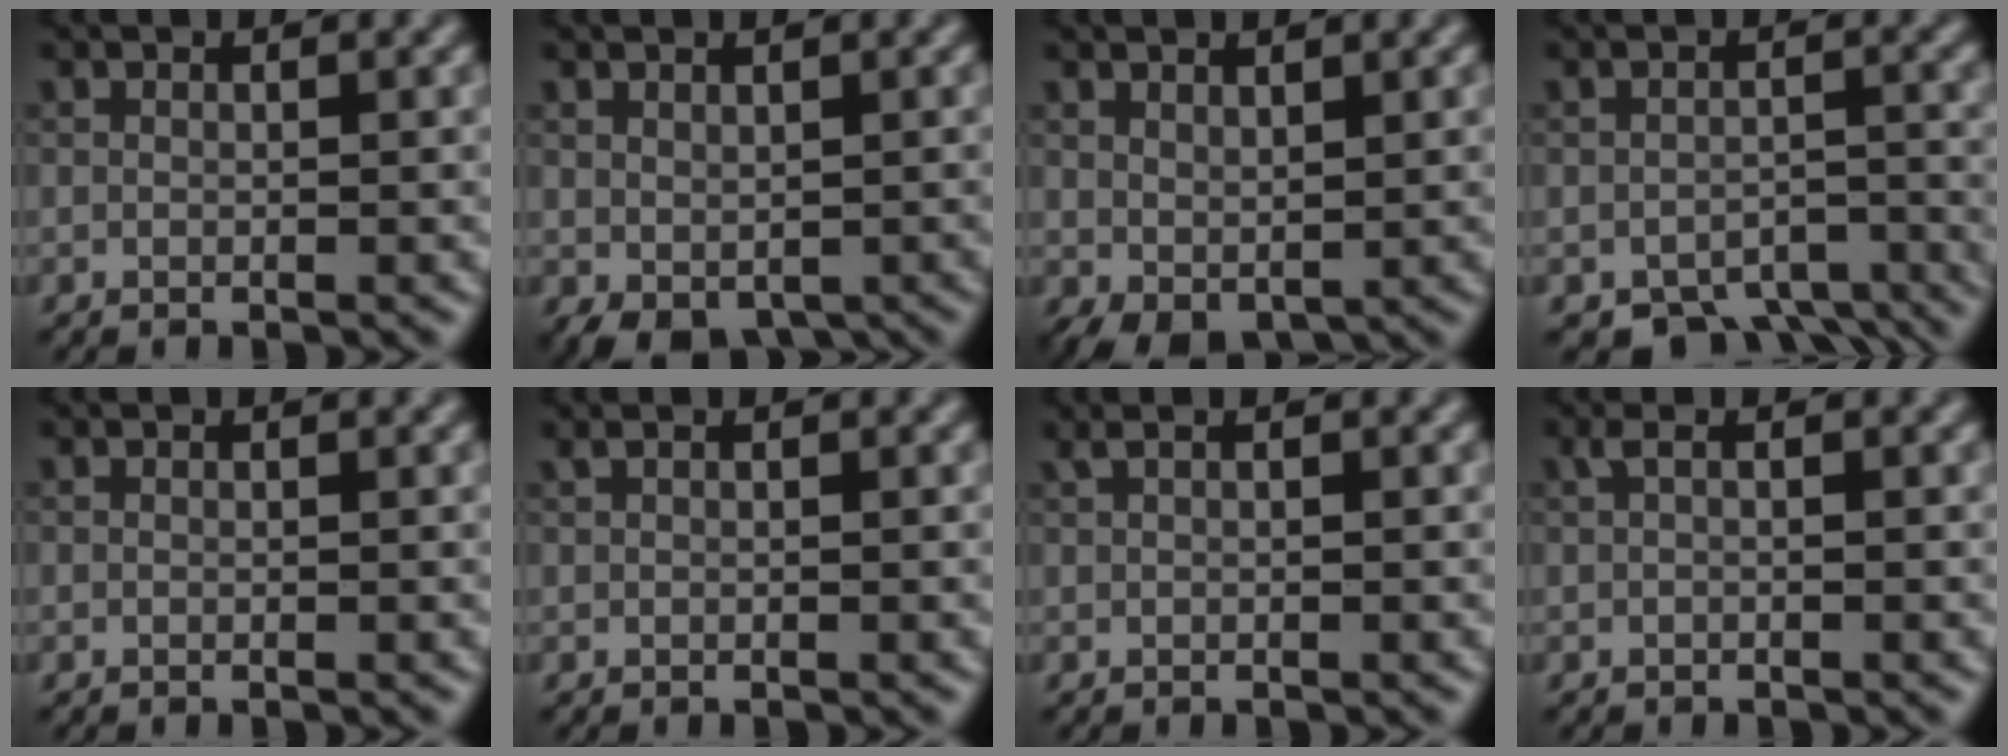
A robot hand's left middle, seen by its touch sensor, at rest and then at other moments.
{"total": 2.5, "force": [-0.5, 1.7, 1.8], "torque": [-0.034, -0.011, 0.001]}
{"total": 2.3, "force": [0.4, 1.5, 1.7], "torque": [-0.037, -0.004, 0.017]}
{"total": 6.1, "force": [-4.9, 2.7, 2.4], "torque": [-0.025, -0.022, -0.067]}
{"total": 0.0}
{"total": 0.6, "force": [0.4, 0.1, 0.5], "torque": [-0.012, 0.006, 0.005]}
{"total": 1.2, "force": [0.6, 0.4, 1.0], "torque": [-0.020, 0.005, 0.006]}
{"total": 0.9, "force": [0.2, 0.1, 0.9], "torque": [-0.021, 0.004, 0.002]}